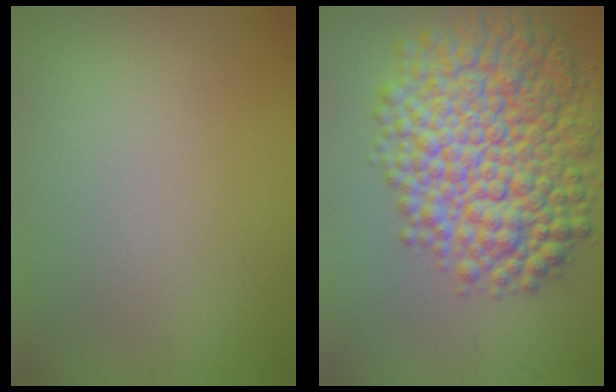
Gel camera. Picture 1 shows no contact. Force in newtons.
{"total": 11.6, "press": 11.5, "slide": 0.3}